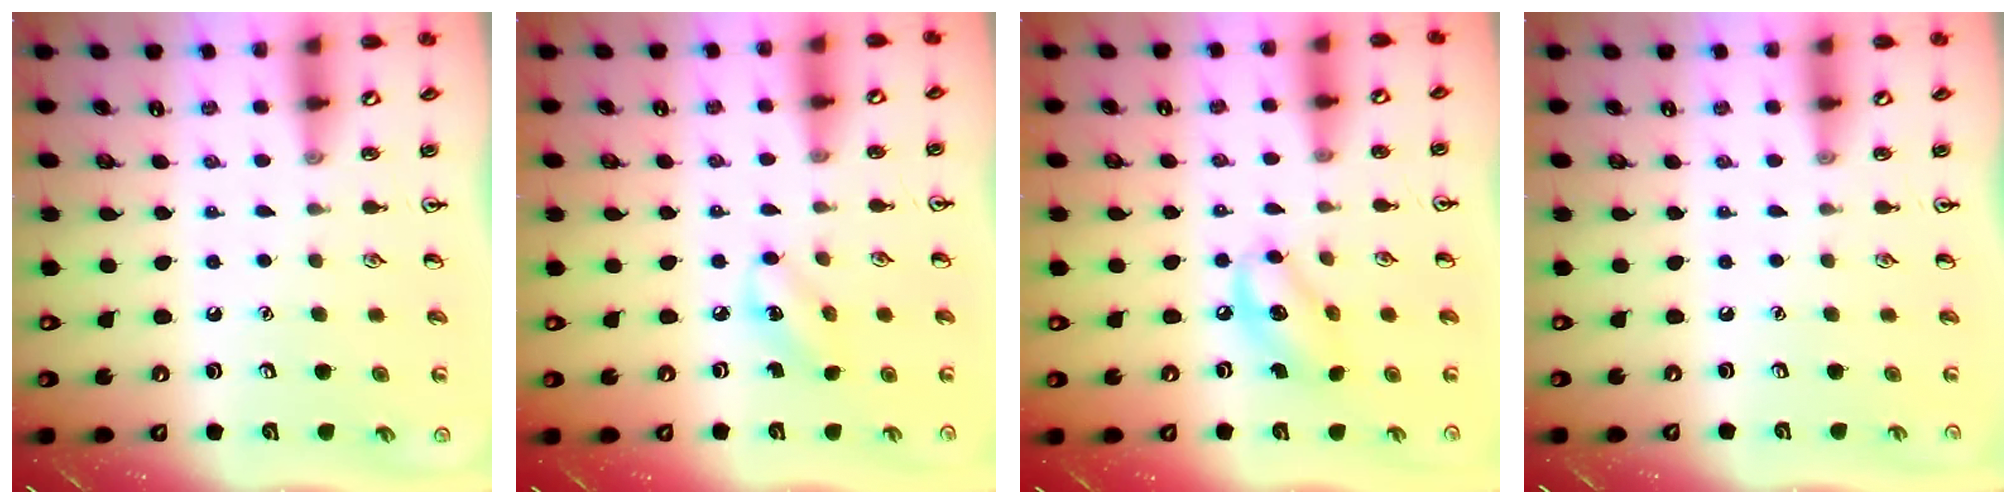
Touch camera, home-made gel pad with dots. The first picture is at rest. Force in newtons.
{"total": 3.9, "press": 3.8, "slide": 1.0}
{"total": 8.1, "press": 8.0, "slide": 1.6}
{"total": 0.0}